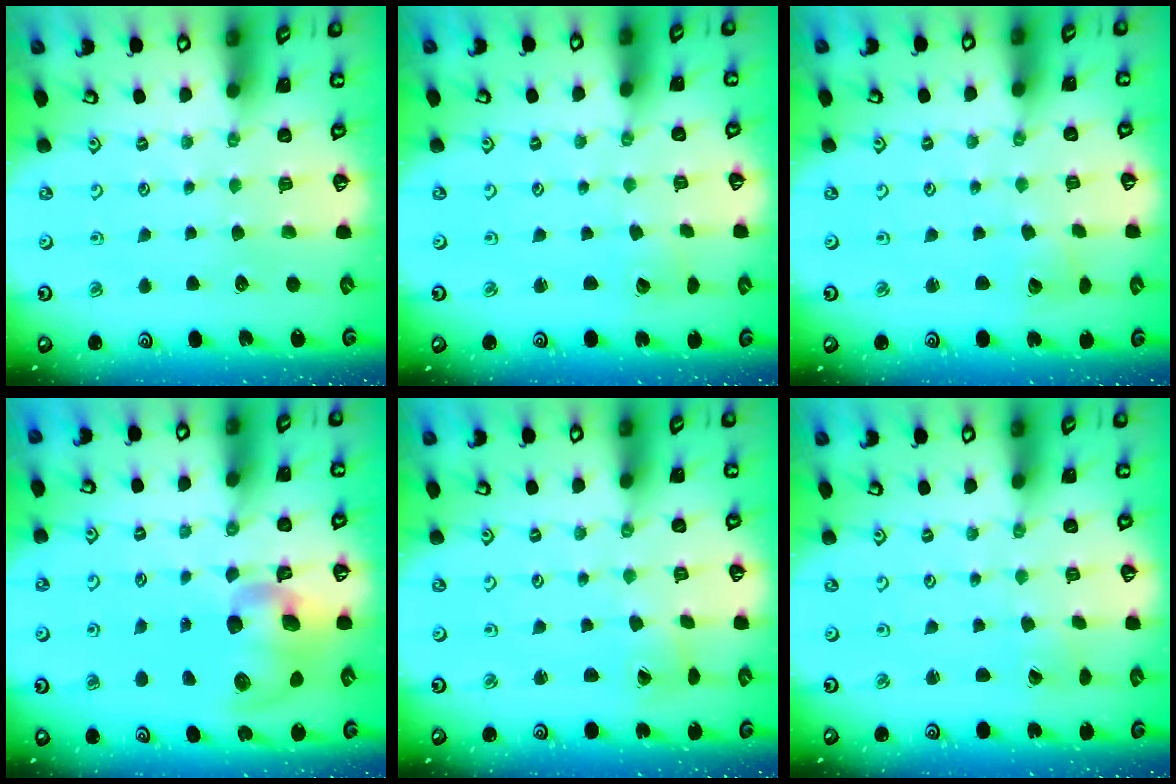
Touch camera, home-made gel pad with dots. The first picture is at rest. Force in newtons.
{"total": 2.0, "press": 2.0, "slide": 0.1}
{"total": 2.1, "press": 2.1, "slide": 0.2}
{"total": 13.3, "press": 13.1, "slide": 2.3}
{"total": 1.7, "press": 1.7, "slide": 0.2}
{"total": 0.0}